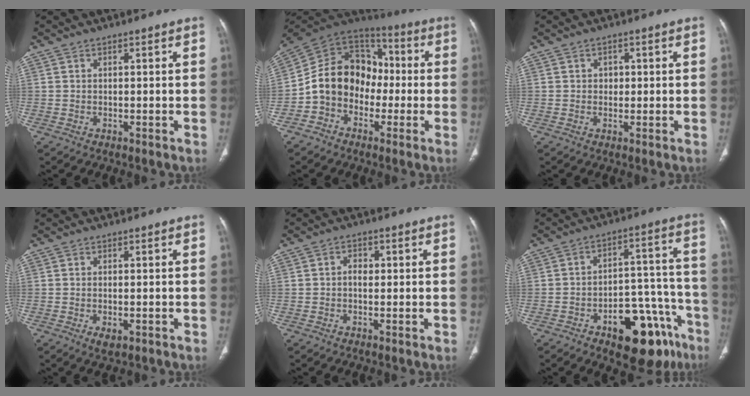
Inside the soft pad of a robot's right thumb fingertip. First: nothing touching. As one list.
[{"total": 15.0, "force": [-2.7, 12.2, 8.3], "torque": [-0.108, 0.052, -0.062]}, {"total": 2.0, "force": [0.3, 1.7, 1.0], "torque": [-0.002, 0.002, 0.004]}, {"total": 2.5, "force": [-1.0, 1.1, 2.0], "torque": [-0.036, -0.001, -0.012]}, {"total": 2.2, "force": [0.0, 1.7, 1.4], "torque": [-0.015, 0.009, -0.003]}, {"total": 19.2, "force": [-10.6, 9.1, 13.1], "torque": [-0.106, 0.088, -0.139]}]